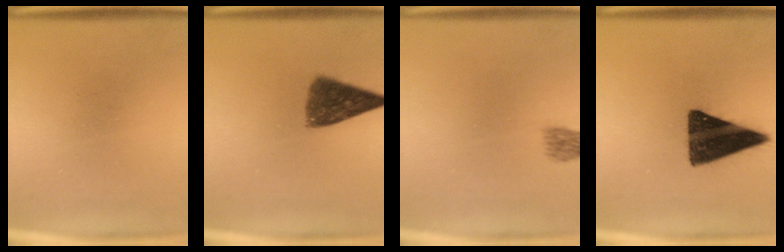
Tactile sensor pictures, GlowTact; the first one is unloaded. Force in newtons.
{"total": 8.1}
{"total": 2.1}
{"total": 14.7}